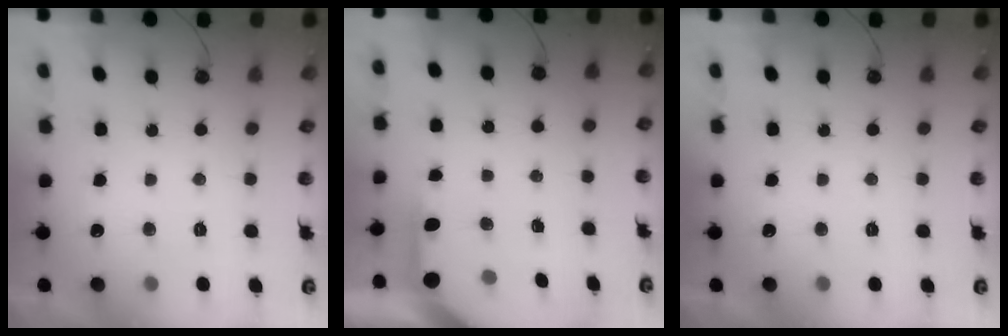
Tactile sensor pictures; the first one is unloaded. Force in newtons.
{"total": 3.8, "press": 3.8, "slide": 0.5}
{"total": 0.0}